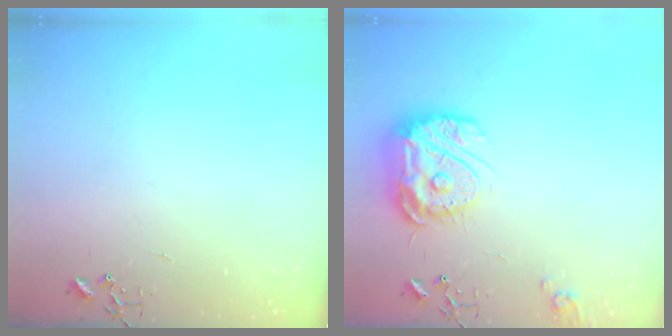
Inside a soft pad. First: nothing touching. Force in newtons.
{"total": 17.3, "press": 17.2, "slide": 1.9}